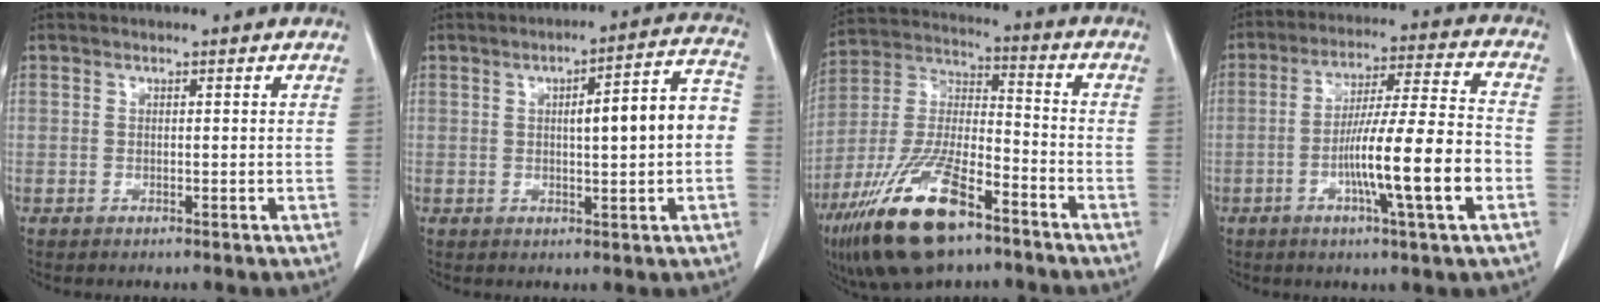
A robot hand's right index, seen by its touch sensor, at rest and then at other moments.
{"total": 9.6, "force": [0.1, 1.3, 9.5], "torque": [-0.128, 0.031, 0.002]}
{"total": 18.2, "force": [-11.3, 5.8, 13.1], "torque": [-0.288, -0.016, -0.209]}
{"total": 14.5, "force": [-4.3, -0.1, 13.9], "torque": [-0.236, -0.001, -0.073]}